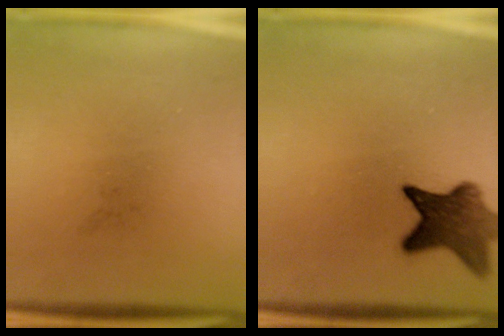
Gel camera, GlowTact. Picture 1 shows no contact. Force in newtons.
{"total": 8.3}